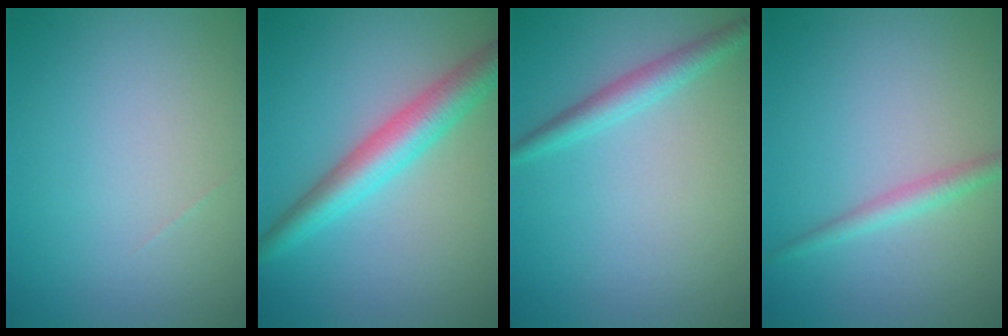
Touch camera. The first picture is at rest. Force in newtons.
{"total": 4.9, "press": 4.9, "slide": 0.1}
{"total": 2.2, "press": 2.2, "slide": 0.0}
{"total": 1.7, "press": 1.7, "slide": 0.0}